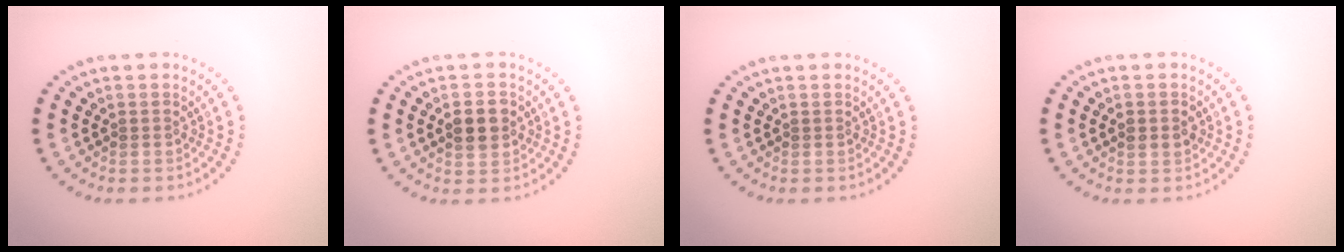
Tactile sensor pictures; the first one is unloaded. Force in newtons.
{"total": 2.8, "press": 2.8, "slide": 0.0}
{"total": 0.0}
{"total": 1.2, "press": 1.1, "slide": 0.1}